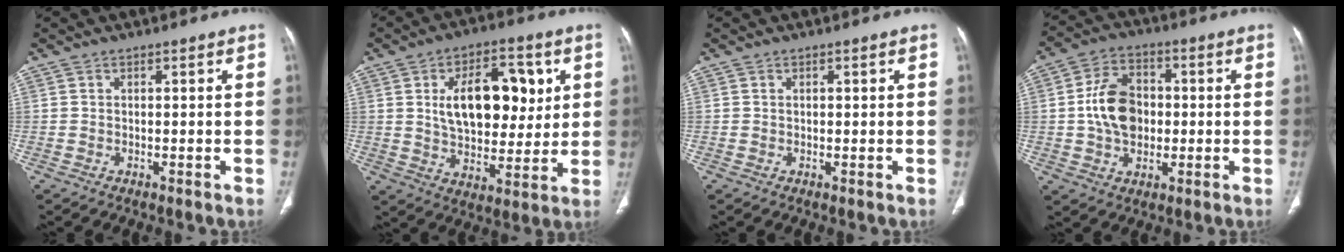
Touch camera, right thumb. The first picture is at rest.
{"total": 17.8, "force": [4.2, 10.1, 14.0], "torque": [-0.170, -0.009, 0.071]}
{"total": 0.0}
{"total": 11.4, "force": [-0.1, 8.3, 7.9], "torque": [-0.117, 0.016, -0.004]}